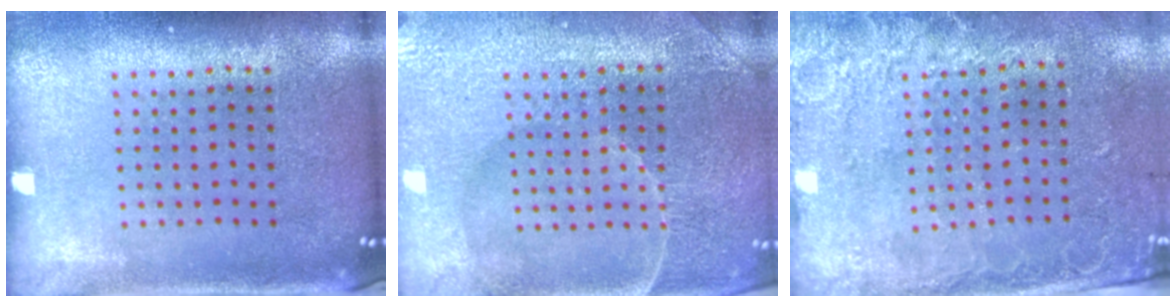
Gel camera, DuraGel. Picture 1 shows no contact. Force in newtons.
{"total": 3.7, "press": 3.7, "slide": 0.6}
{"total": 2.7, "press": 2.0, "slide": 1.8}